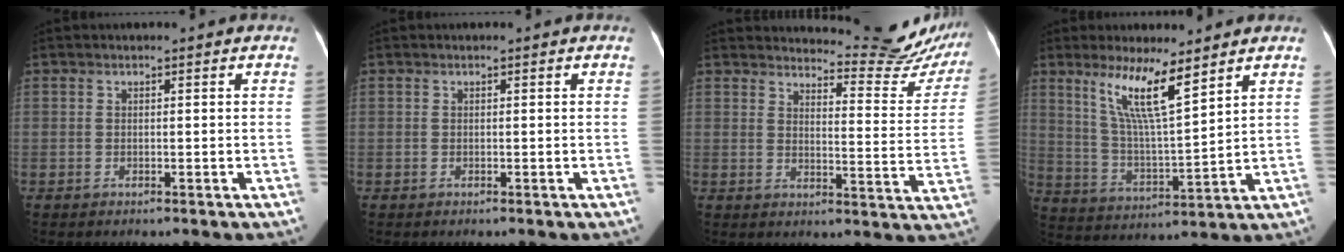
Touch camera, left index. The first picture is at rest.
{"total": 0.0}
{"total": 14.6, "force": [14.5, 1.3, 1.6], "torque": [-0.004, -0.086, 0.155]}
{"total": 9.9, "force": [6.4, 0.7, 7.6], "torque": [-0.148, -0.006, 0.125]}